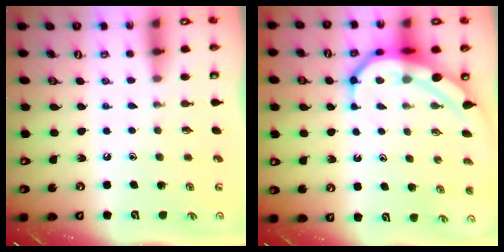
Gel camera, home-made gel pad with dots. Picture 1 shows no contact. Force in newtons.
{"total": 9.3, "press": 9.2, "slide": 0.8}